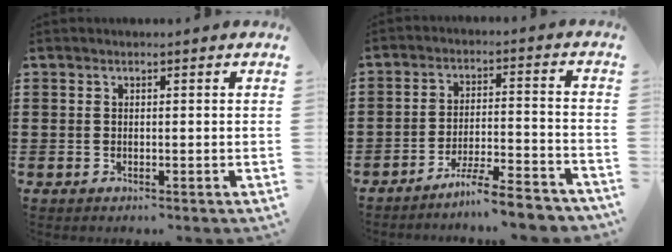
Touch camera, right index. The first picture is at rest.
{"total": 6.8, "force": [-6.1, -0.1, 3.0], "torque": [-0.051, -0.001, -0.116]}